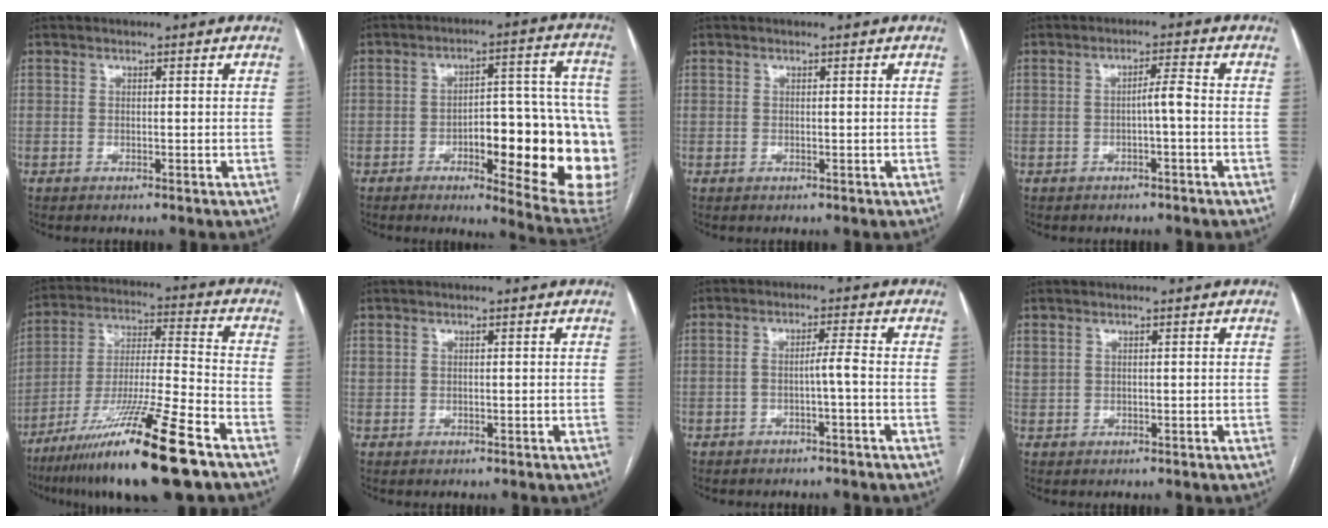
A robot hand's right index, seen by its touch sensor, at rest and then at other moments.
{"total": 21.1, "force": [-4.9, 5.6, 19.7], "torque": [-0.171, 0.028, -0.044]}
{"total": 0.0}
{"total": 2.6, "force": [-0.6, 0.0, 2.5], "torque": [-0.038, 0.004, -0.012]}
{"total": 20.3, "force": [-13.1, 0.2, 15.4], "torque": [-0.259, -0.038, -0.229]}
{"total": 0.6, "force": [0.4, 0.4, 0.1], "torque": [0.002, 0.012, 0.009]}
{"total": 2.6, "force": [-1.0, -0.3, 2.4], "torque": [-0.041, 0.009, -0.018]}
{"total": 1.0, "force": [0.8, 0.6, 0.3], "torque": [-0.008, 0.013, 0.021]}